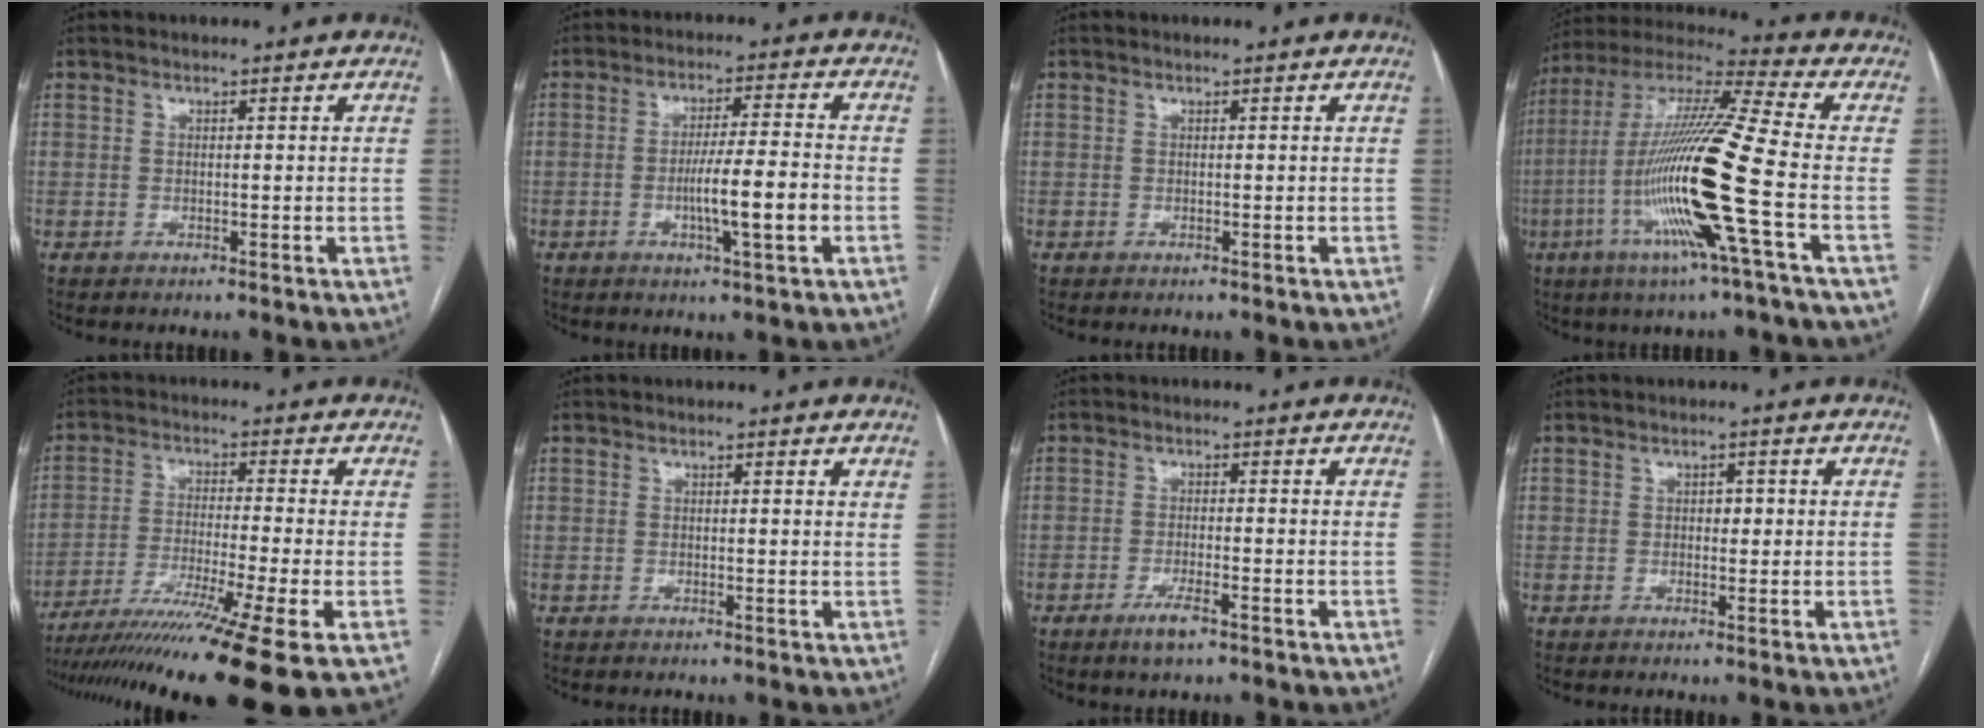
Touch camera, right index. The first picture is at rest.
{"total": 8.1, "force": [-2.2, 0.0, 7.8], "torque": [-0.133, -0.002, -0.036]}
{"total": 0.0}
{"total": 19.7, "force": [-5.4, -0.8, 18.9], "torque": [-0.393, -0.019, -0.115]}
{"total": 17.0, "force": [-12.0, -2.1, 11.9], "torque": [-0.176, -0.045, -0.199]}
{"total": 1.0, "force": [0.7, 0.2, 0.6], "torque": [-0.007, 0.000, 0.002]}
{"total": 3.4, "force": [-2.2, 0.4, 2.6], "torque": [-0.052, -0.005, -0.039]}
{"total": 1.5, "force": [0.2, 1.0, 1.2], "torque": [-0.013, 0.004, 0.001]}